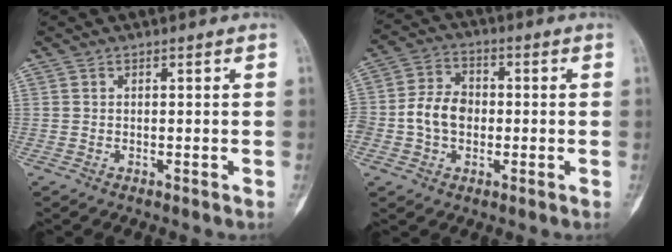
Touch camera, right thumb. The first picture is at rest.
{"total": 8.3, "force": [-1.0, 6.4, 5.2], "torque": [-0.081, 0.024, -0.025]}